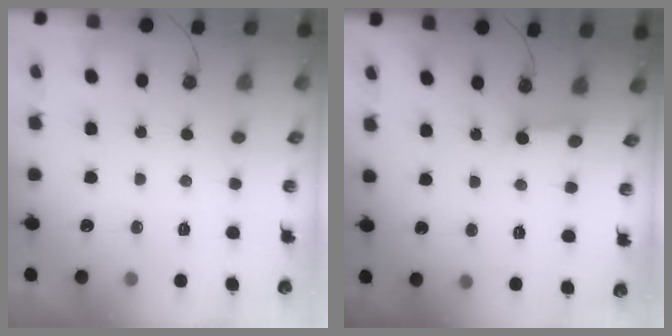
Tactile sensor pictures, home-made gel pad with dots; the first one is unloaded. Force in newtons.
{"total": 2.6, "press": 2.5, "slide": 0.3}